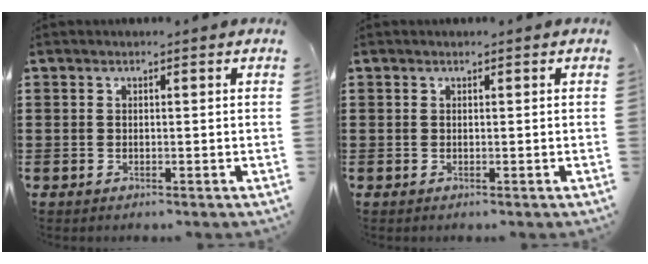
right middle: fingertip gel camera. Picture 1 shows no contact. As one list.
[{"total": 0.0}]